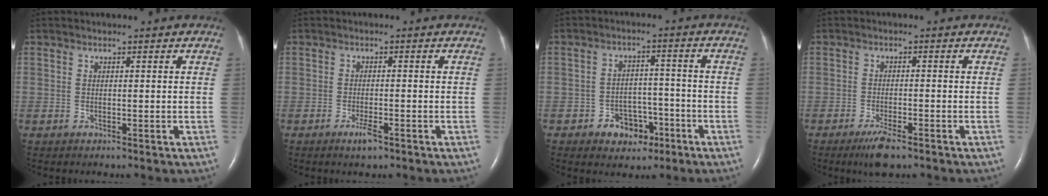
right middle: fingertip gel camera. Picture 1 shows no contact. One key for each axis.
{"total": 2.2, "fx": -1.4, "fy": 0.4, "fz": 1.6, "tx": -0.034, "ty": -0.002, "tz": -0.024}
{"total": 5.7, "fx": -3.1, "fy": 4.0, "fz": 2.6, "tx": -0.038, "ty": 0.017, "tz": -0.040}
{"total": 4.1, "fx": -2.8, "fy": 0.8, "fz": 2.8, "tx": -0.059, "ty": -0.007, "tz": -0.047}